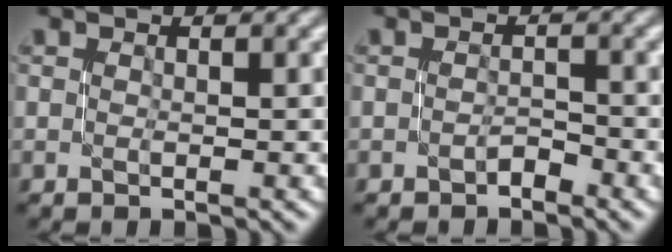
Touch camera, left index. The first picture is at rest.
{"total": 0.7, "force": [-0.7, 0.0, 0.0], "torque": [0.003, 0.005, -0.013]}